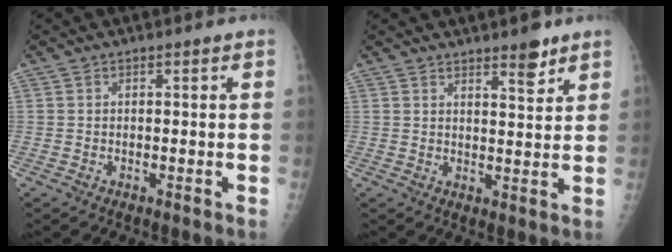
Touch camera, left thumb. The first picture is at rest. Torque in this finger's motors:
{"motor_torque": [-0.40, 0.01, -0.08, -0.11, 0.05]}